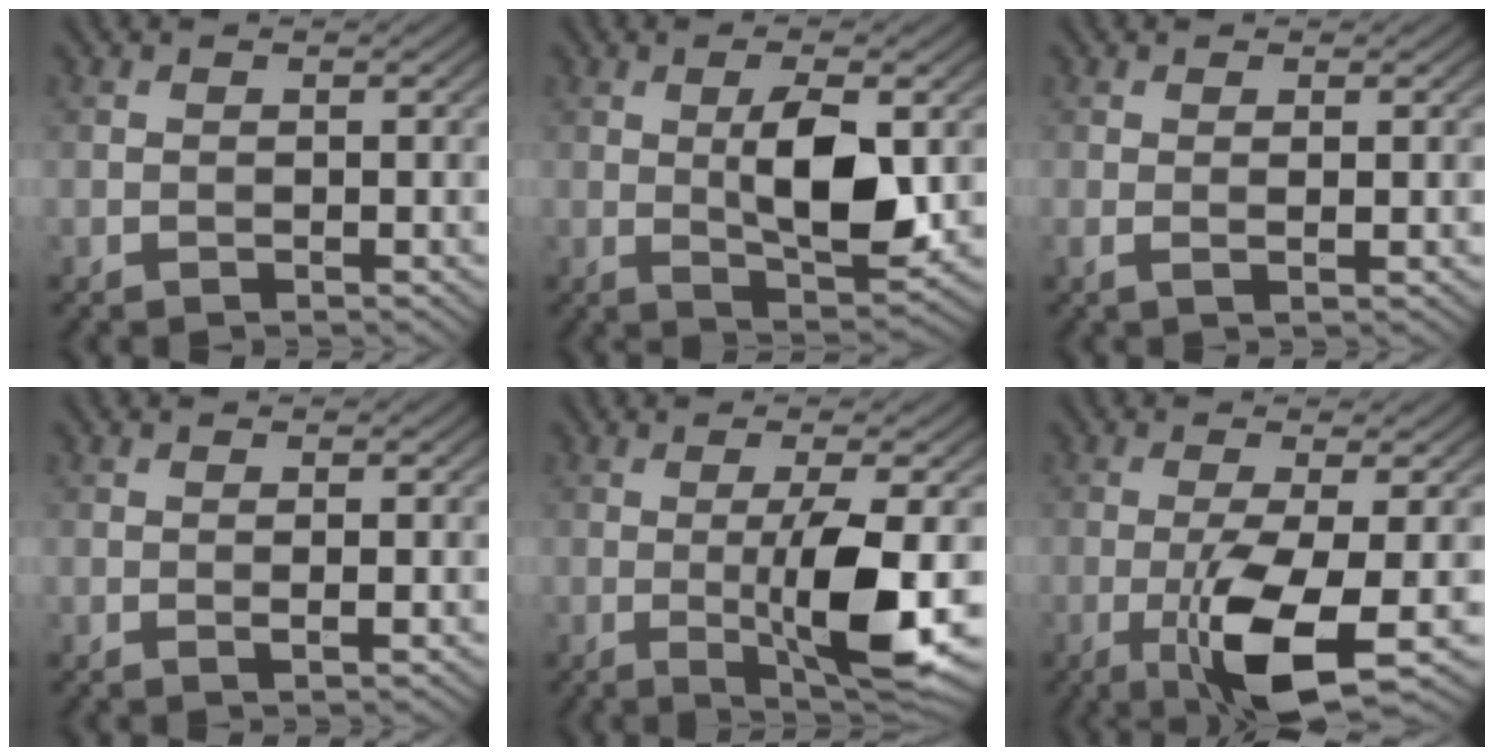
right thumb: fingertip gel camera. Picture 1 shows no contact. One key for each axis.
{"total": 7.6, "fx": 0.5, "fy": 2.7, "fz": 7.1, "tx": -0.123, "ty": -0.005, "tz": 0.013}
{"total": 1.3, "fx": 0.3, "fy": 0.1, "fz": 1.3, "tx": -0.028, "ty": 0.001, "tz": 0.004}
{"total": 1.0, "fx": -0.1, "fy": 0.1, "fz": 1.0, "tx": -0.023, "ty": -0.001, "tz": -0.003}
{"total": 8.8, "fx": -1.2, "fy": 1.4, "fz": 8.6, "tx": -0.146, "ty": 0.000, "tz": -0.020}
{"total": 8.5, "fx": -2.7, "fy": 1.7, "fz": 7.9, "tx": -0.140, "ty": 0.003, "tz": -0.052}